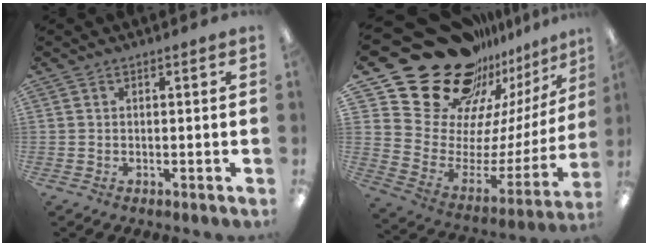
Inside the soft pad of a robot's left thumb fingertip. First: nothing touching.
{"total": 29.2, "force": [21.7, 14.9, 12.5], "torque": [-0.195, -0.175, 0.432]}